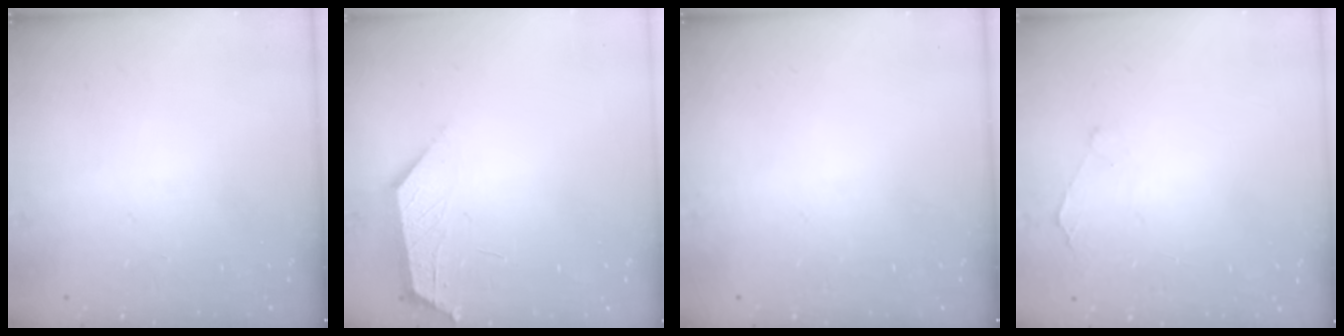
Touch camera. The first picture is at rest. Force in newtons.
{"total": 1.8, "press": 1.7, "slide": 0.4}
{"total": 0.0}
{"total": 1.3, "press": 1.2, "slide": 0.3}